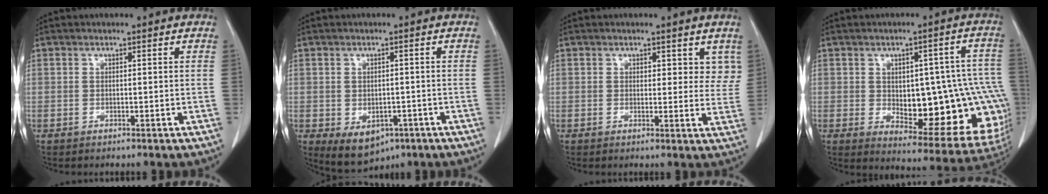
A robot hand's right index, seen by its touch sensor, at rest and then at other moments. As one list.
[{"total": 6.7, "force": [-3.2, 4.5, 3.8], "torque": [-0.058, -0.003, -0.034]}, {"total": 3.8, "force": [2.3, 2.3, 1.9], "torque": [0.002, -0.006, 0.023]}, {"total": 21.2, "force": [-2.7, 8.8, 19.1], "torque": [-0.165, 0.030, -0.001]}]